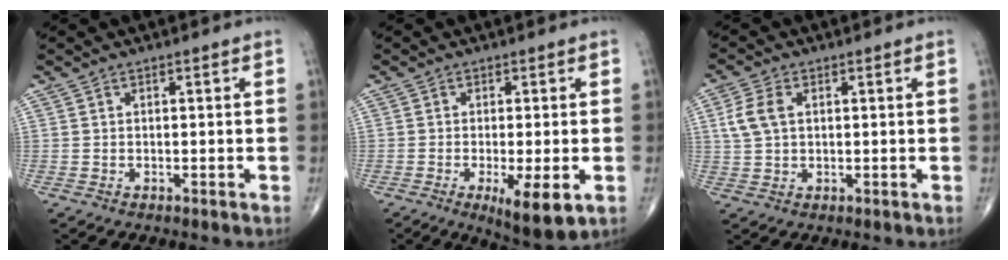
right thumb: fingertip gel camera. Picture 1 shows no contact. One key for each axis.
{"total": 8.1, "fx": -2.7, "fy": 2.0, "fz": 7.4, "tx": -0.111, "ty": -0.020, "tz": -0.039}
{"total": 5.3, "fx": 1.3, "fy": 3.3, "fz": 3.9, "tx": -0.090, "ty": 0.008, "tz": 0.024}